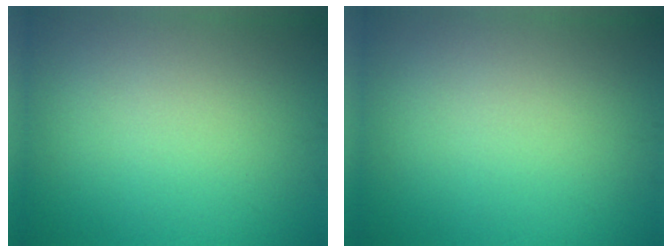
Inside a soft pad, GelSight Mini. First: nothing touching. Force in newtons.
{"total": 0.0}